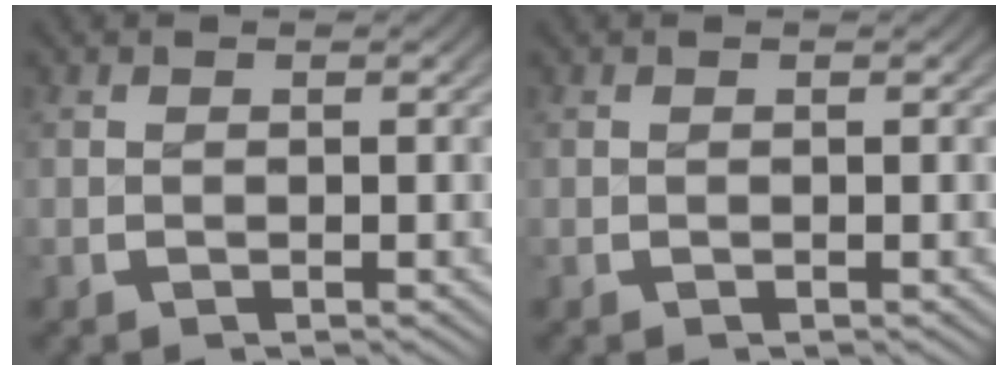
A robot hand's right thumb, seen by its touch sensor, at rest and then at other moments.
{"total": 0.0}